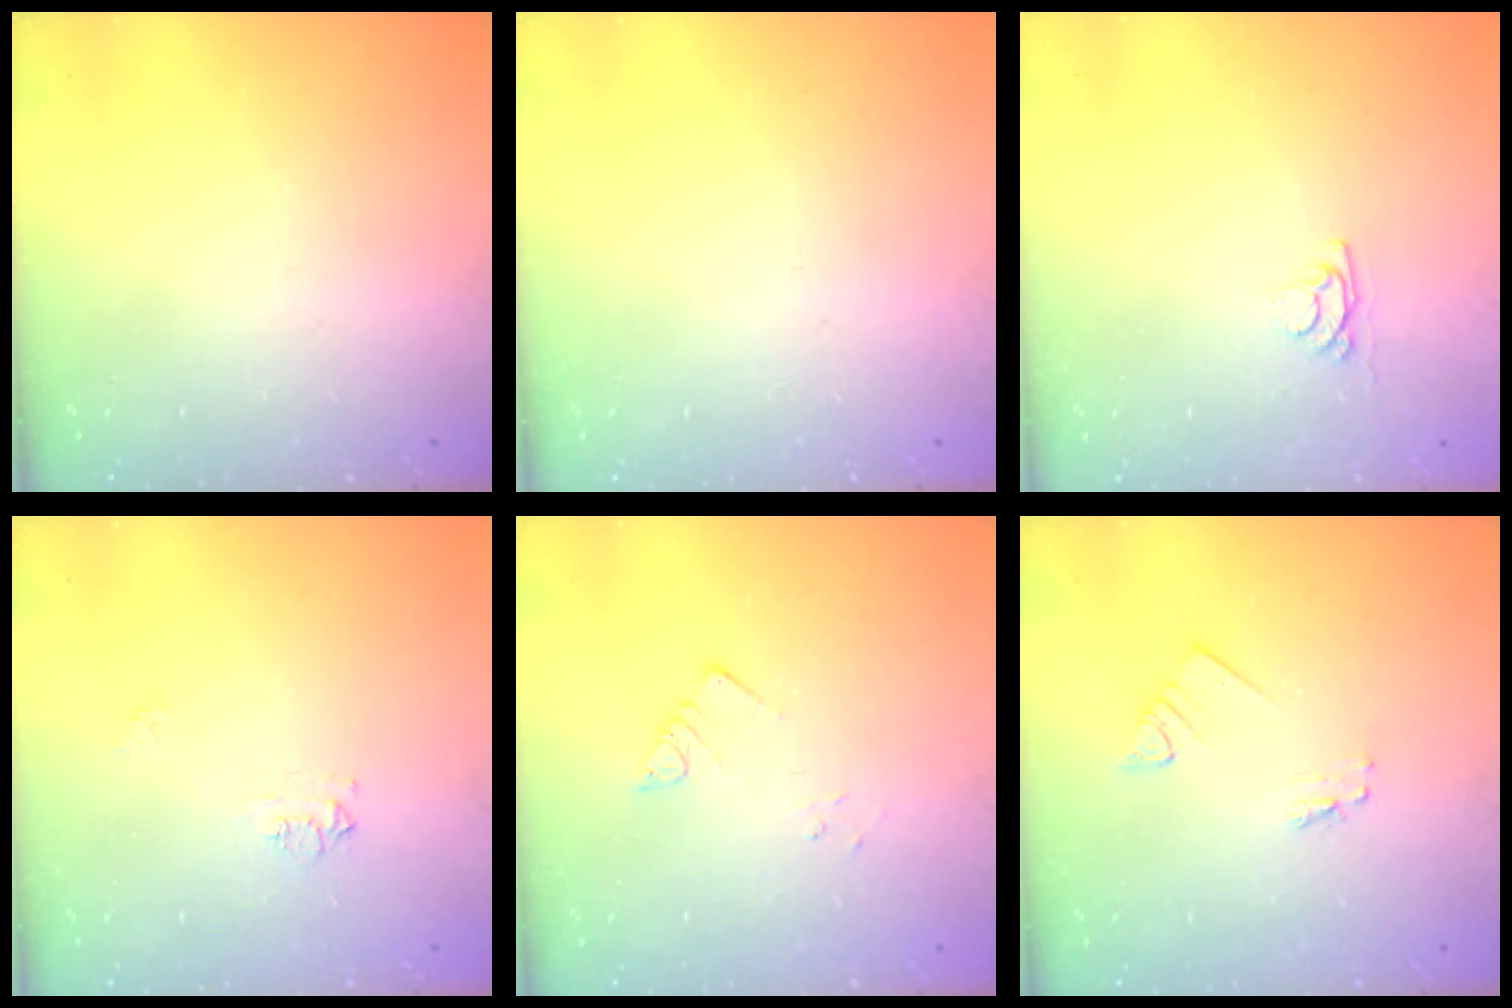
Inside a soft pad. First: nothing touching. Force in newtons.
{"total": 0.0}
{"total": 3.8, "press": 3.8, "slide": 0.4}
{"total": 5.5, "press": 5.5, "slide": 0.7}
{"total": 2.9, "press": 2.9, "slide": 0.4}
{"total": 1.2, "press": 1.2, "slide": 0.1}